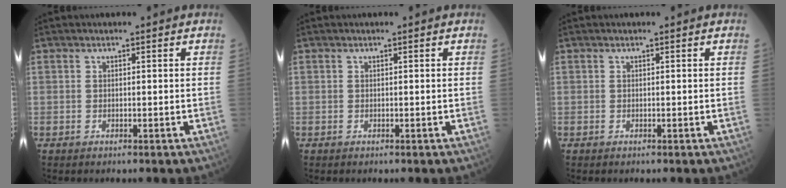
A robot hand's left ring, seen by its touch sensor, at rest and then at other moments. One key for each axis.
{"total": 0.0}
{"total": 0.0}